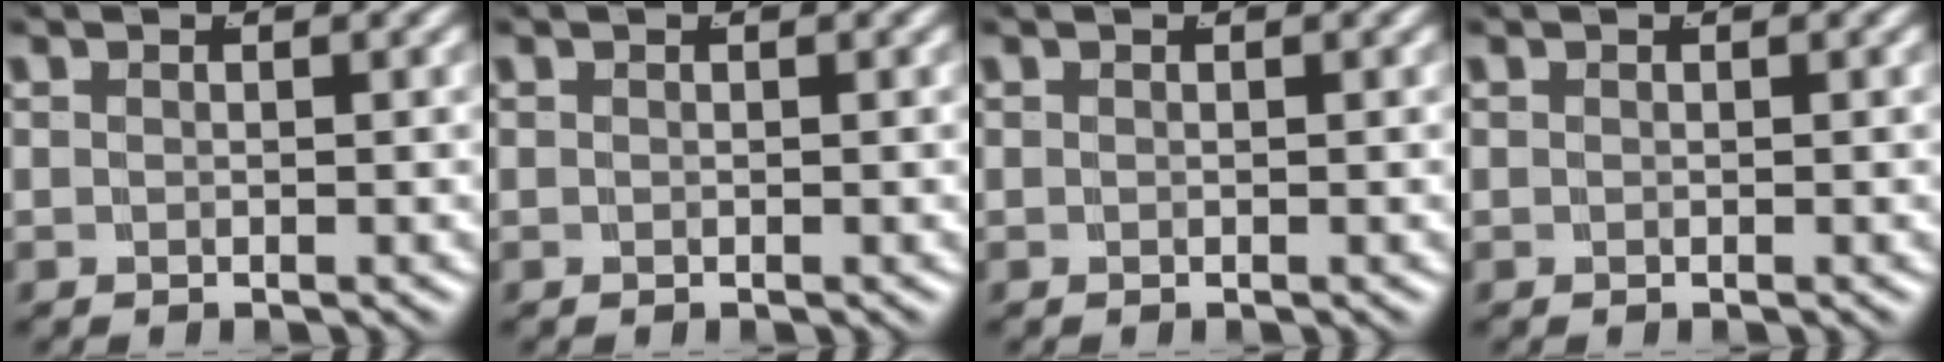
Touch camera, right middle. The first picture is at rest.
{"total": 0.0}
{"total": 0.0}
{"total": 0.0}